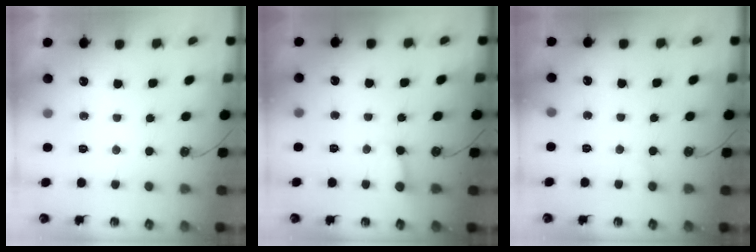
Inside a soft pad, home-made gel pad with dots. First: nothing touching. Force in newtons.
{"total": 2.7, "press": 2.7, "slide": 0.3}
{"total": 4.2, "press": 4.2, "slide": 0.4}